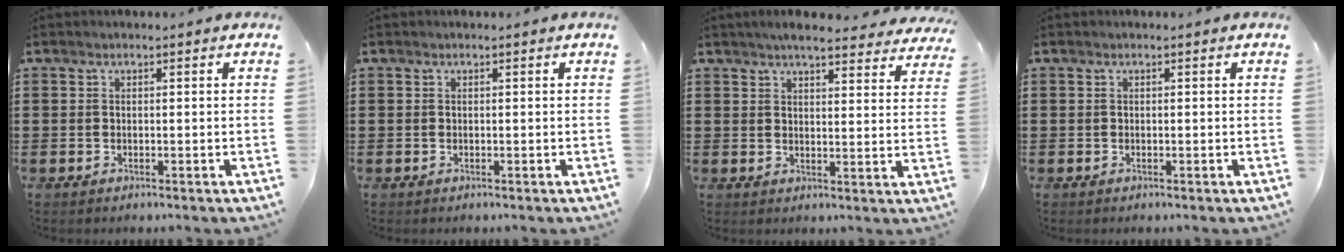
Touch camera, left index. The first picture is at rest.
{"total": 0.0}
{"total": 4.8, "force": [4.5, 0.4, 1.7], "torque": [-0.039, -0.012, 0.081]}
{"total": 0.0}